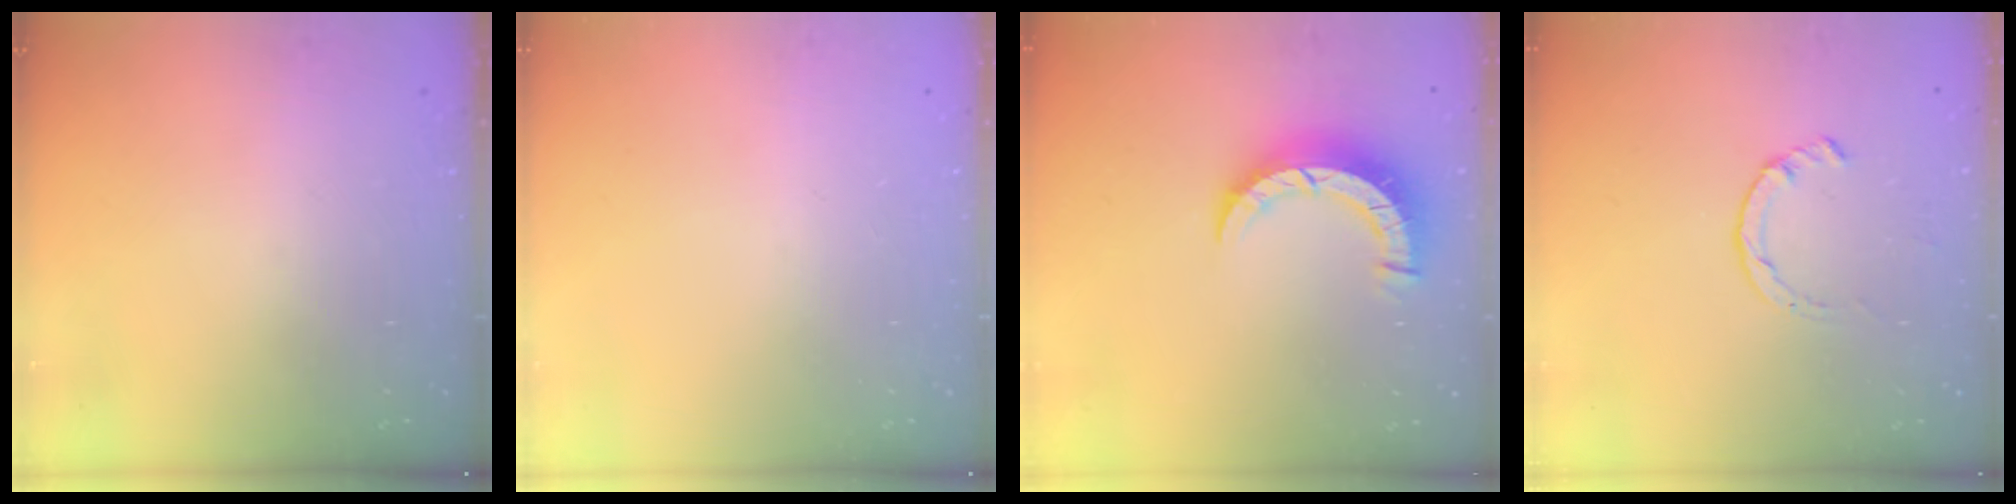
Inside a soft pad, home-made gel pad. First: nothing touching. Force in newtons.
{"total": 0.0}
{"total": 7.9, "press": 7.9, "slide": 1.0}
{"total": 2.8, "press": 2.8, "slide": 0.4}